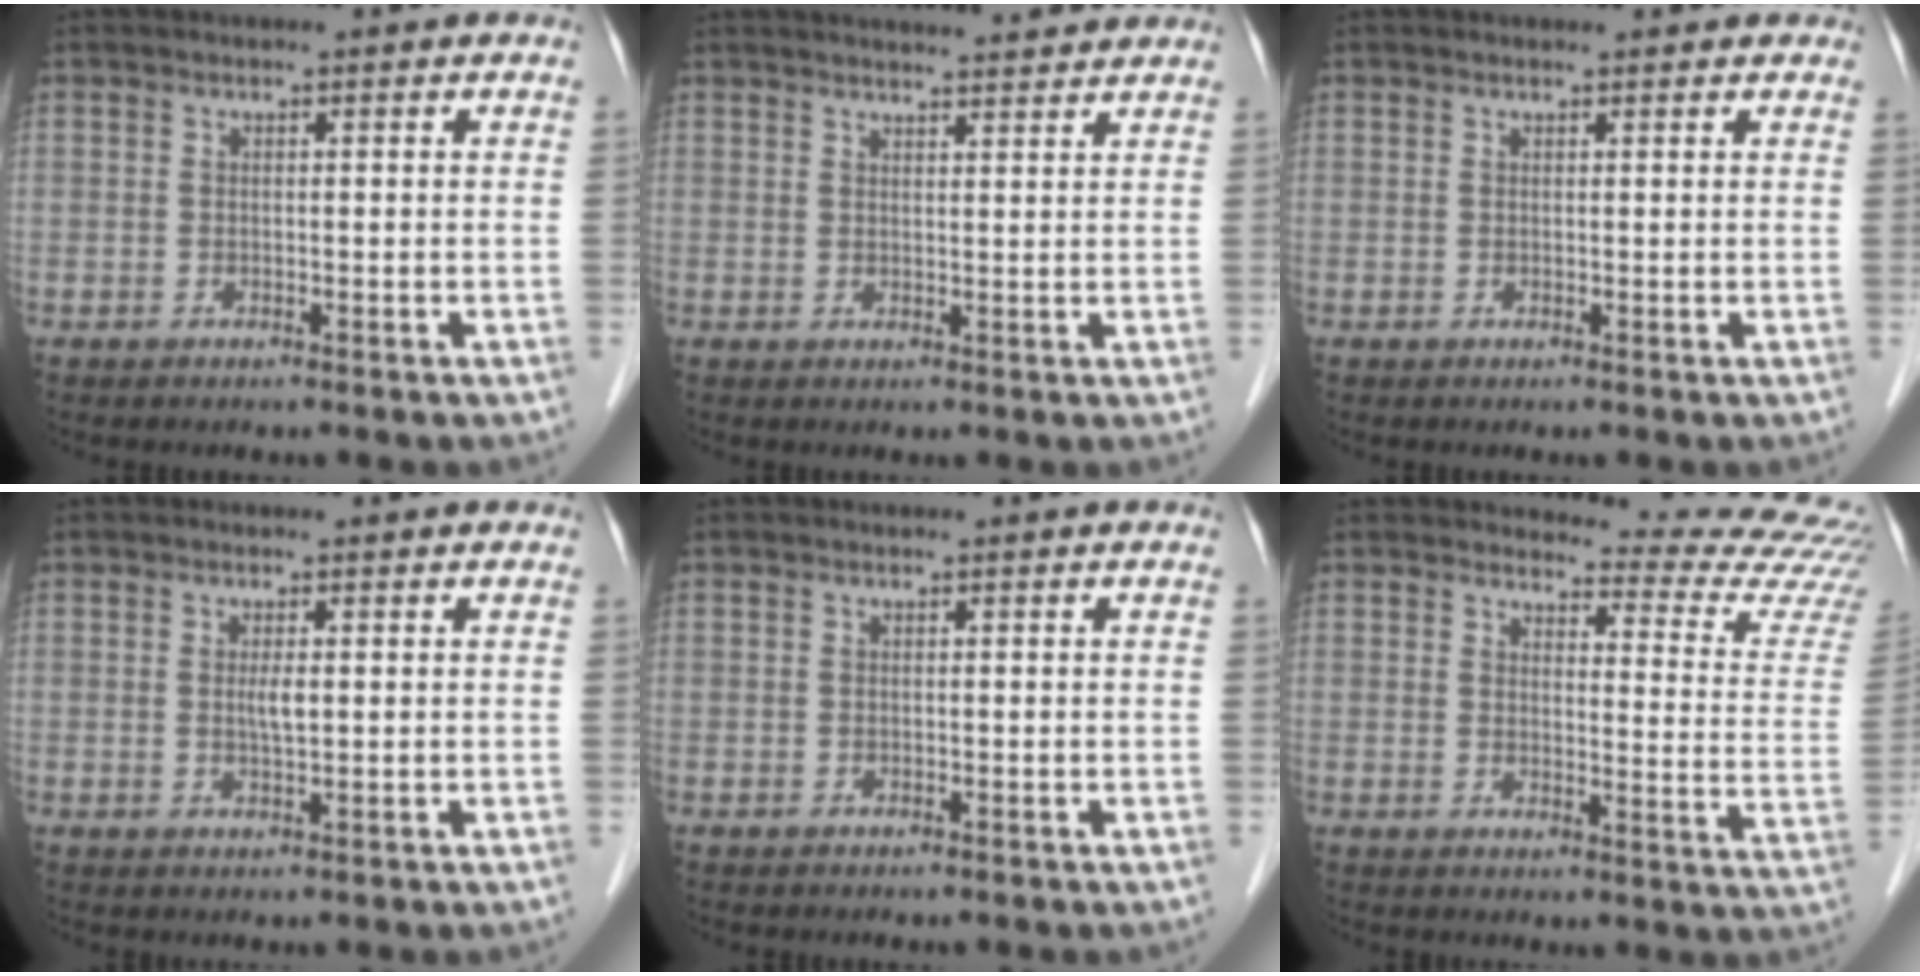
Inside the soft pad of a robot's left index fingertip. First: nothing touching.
{"total": 6.8, "force": [6.4, 0.6, 2.1], "torque": [-0.032, 0.015, 0.078]}
{"total": 2.3, "force": [2.1, 0.9, 0.6], "torque": [-0.008, 0.013, 0.017]}
{"total": 1.8, "force": [0.3, 0.2, 1.7], "torque": [-0.035, -0.003, 0.004]}
{"total": 0.0}
{"total": 17.1, "force": [16.8, 1.4, 2.6], "torque": [-0.013, -0.134, 0.159]}